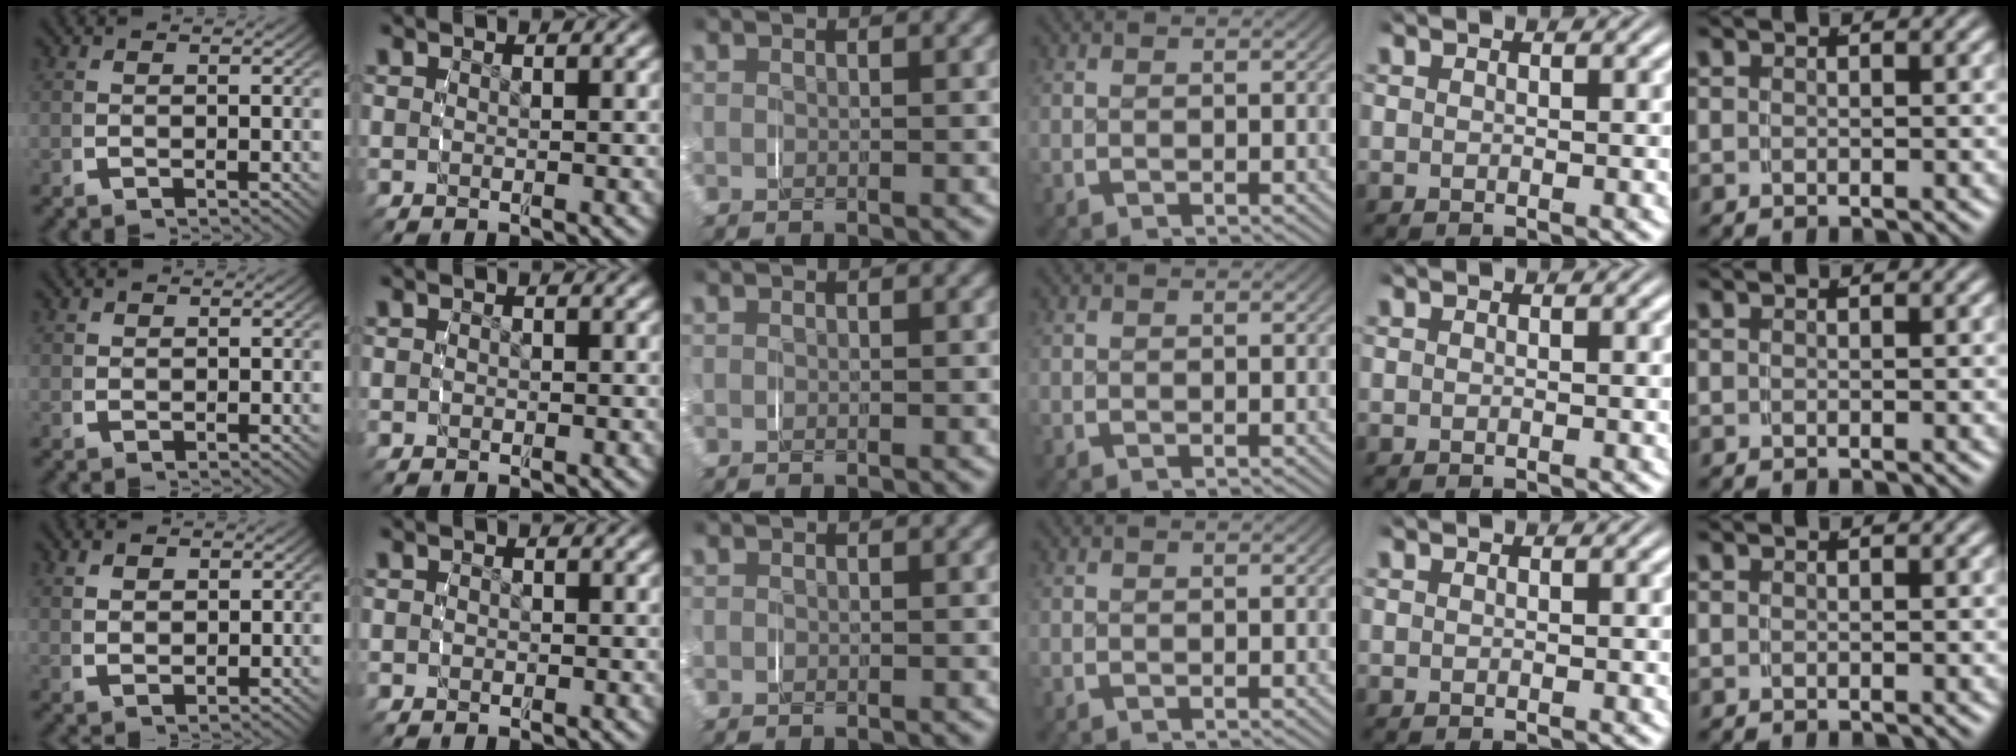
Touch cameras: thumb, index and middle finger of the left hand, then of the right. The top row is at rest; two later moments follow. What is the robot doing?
{"motion": "grasp_and_lifting", "object": "scarf"}